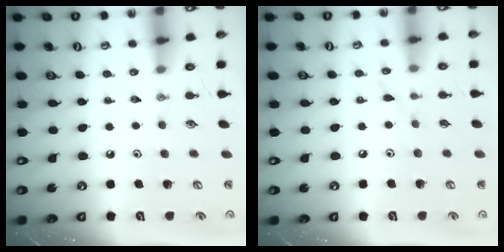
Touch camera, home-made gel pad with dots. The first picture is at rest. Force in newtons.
{"total": 5.3, "press": 5.2, "slide": 0.6}